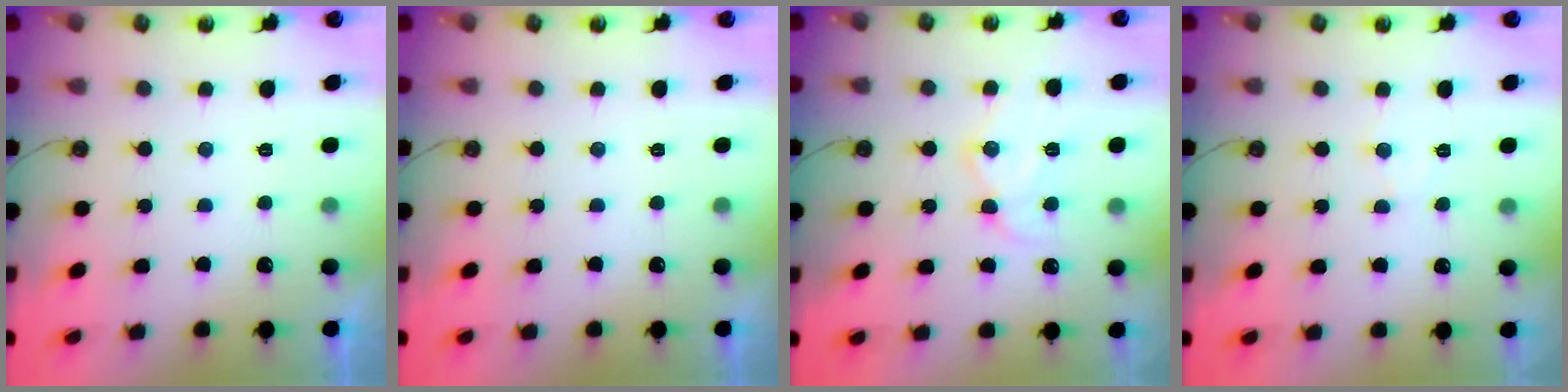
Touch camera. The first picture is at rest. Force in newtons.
{"total": 0.0}
{"total": 13.1, "press": 13.1, "slide": 1.1}
{"total": 6.7, "press": 6.7, "slide": 0.7}